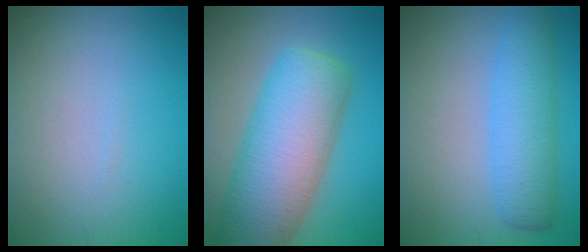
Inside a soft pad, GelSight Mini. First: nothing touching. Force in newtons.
{"total": 11.1, "press": 11.1, "slide": 0.5}
{"total": 4.9, "press": 4.8, "slide": 0.1}